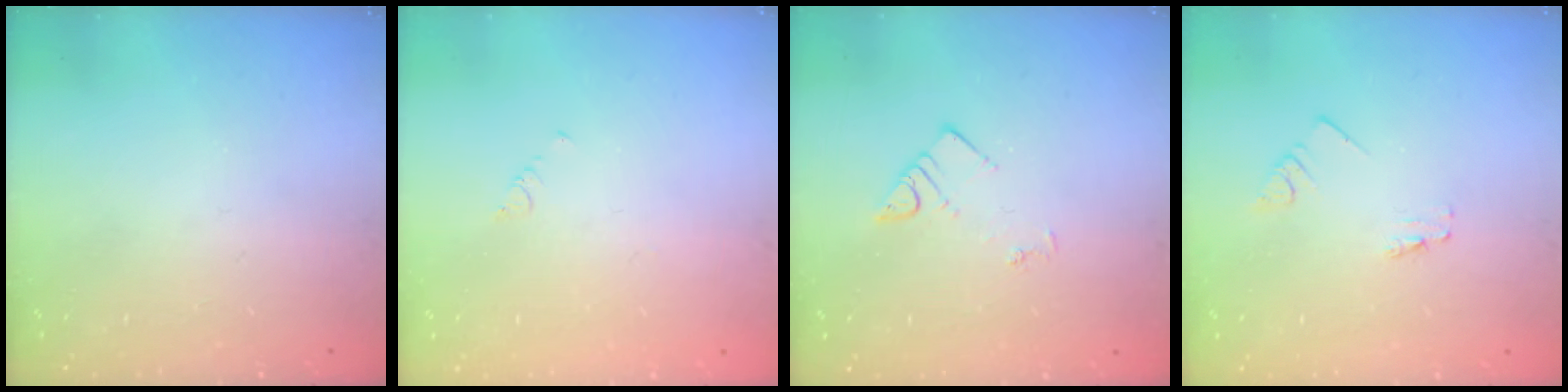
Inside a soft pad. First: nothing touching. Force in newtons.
{"total": 0.7, "press": 0.6, "slide": 0.2}
{"total": 3.7, "press": 3.6, "slide": 0.4}
{"total": 0.0}